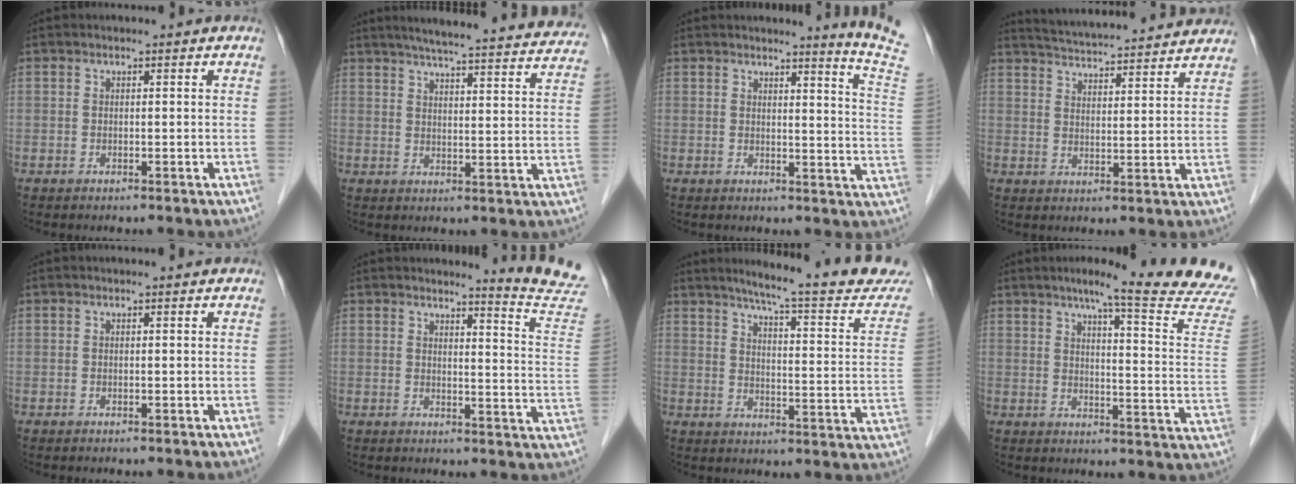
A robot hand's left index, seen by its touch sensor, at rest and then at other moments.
{"total": 26.6, "force": [24.3, 2.0, 10.6], "torque": [-0.152, -0.031, 0.290]}
{"total": 8.2, "force": [7.3, -3.0, 2.3], "torque": [-0.036, -0.093, 0.069]}
{"total": 18.7, "force": [17.6, 1.3, 6.2], "torque": [-0.102, 0.016, 0.238]}
{"total": 0.0}
{"total": 10.3, "force": [10.0, -2.4, 1.0], "torque": [-0.023, -0.106, 0.103]}
{"total": 19.4, "force": [17.2, 0.1, 8.8], "torque": [-0.119, -0.065, 0.208]}
{"total": 19.1, "force": [16.3, -1.4, 9.8], "torque": [-0.130, -0.071, 0.190]}